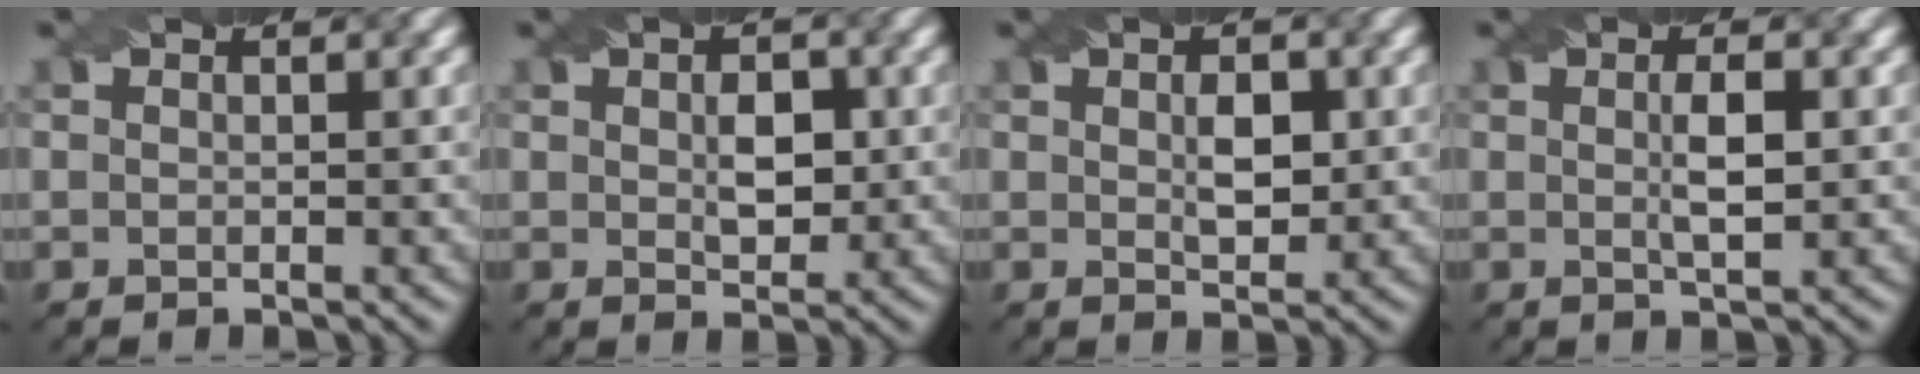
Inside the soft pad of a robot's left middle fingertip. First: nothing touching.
{"total": 3.1, "force": [0.4, 1.8, 2.5], "torque": [-0.045, -0.001, 0.008]}
{"total": 2.9, "force": [0.5, 1.5, 2.4], "torque": [-0.043, -0.001, 0.011]}
{"total": 2.8, "force": [0.2, 0.6, 2.7], "torque": [-0.051, 0.002, 0.005]}